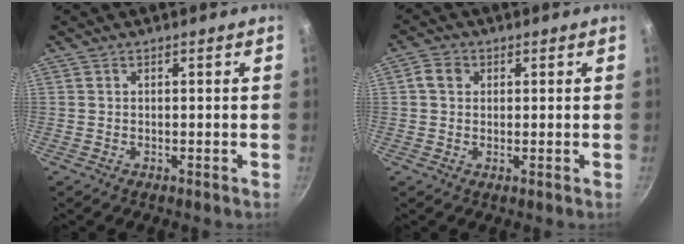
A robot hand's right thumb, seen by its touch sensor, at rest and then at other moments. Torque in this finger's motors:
{"motor_torque": [0.09, 0.08, 0.14, -0.12, 0.14]}